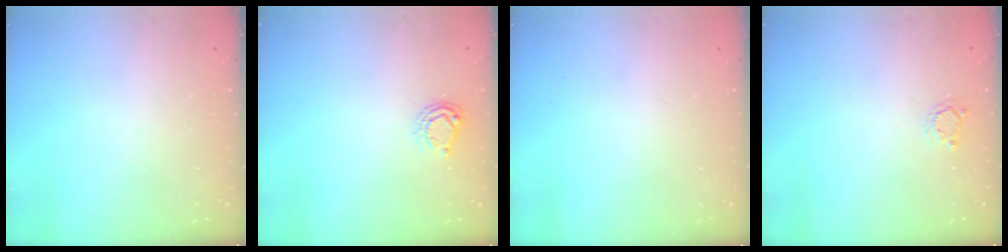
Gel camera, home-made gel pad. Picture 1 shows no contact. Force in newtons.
{"total": 5.9, "press": 5.9, "slide": 0.6}
{"total": 0.0}
{"total": 2.6, "press": 2.6, "slide": 0.3}